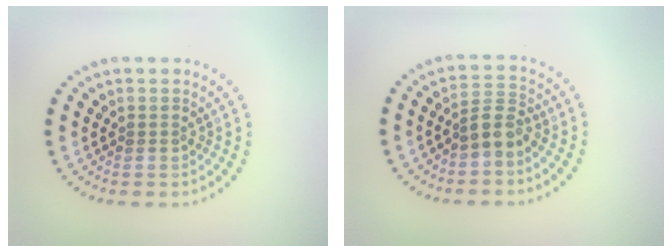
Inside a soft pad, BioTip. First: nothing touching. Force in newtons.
{"total": 2.6, "press": 2.1, "slide": 1.5}